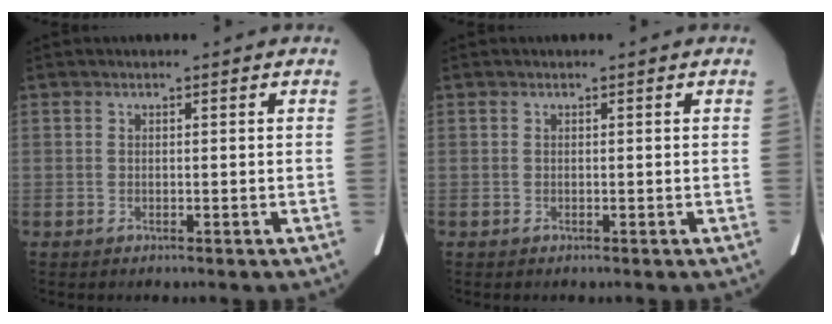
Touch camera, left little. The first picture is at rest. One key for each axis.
{"total": 0.0}